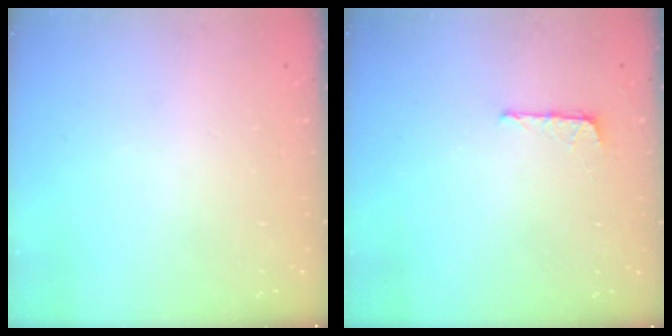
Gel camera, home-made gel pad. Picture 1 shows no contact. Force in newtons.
{"total": 5.1, "press": 5.1, "slide": 0.3}